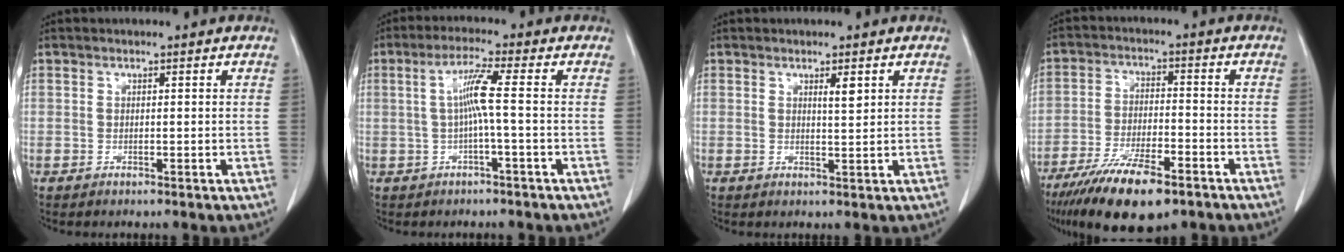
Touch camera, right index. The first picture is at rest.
{"total": 5.0, "force": [-0.1, -0.8, 4.9], "torque": [-0.097, 0.012, 0.002]}
{"total": 1.8, "force": [1.0, 0.2, 1.5], "torque": [-0.025, -0.003, 0.019]}
{"total": 13.5, "force": [-9.2, 3.5, 9.2], "torque": [-0.170, -0.025, -0.158]}